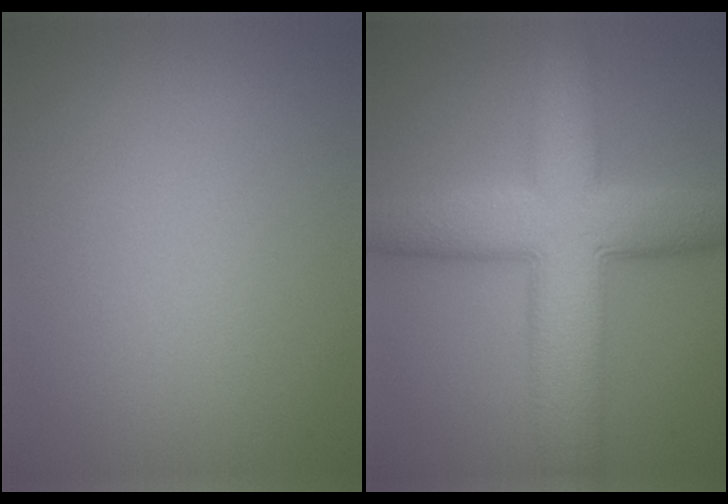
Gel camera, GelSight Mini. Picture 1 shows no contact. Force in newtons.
{"total": 9.7, "press": 9.7, "slide": 0.1}